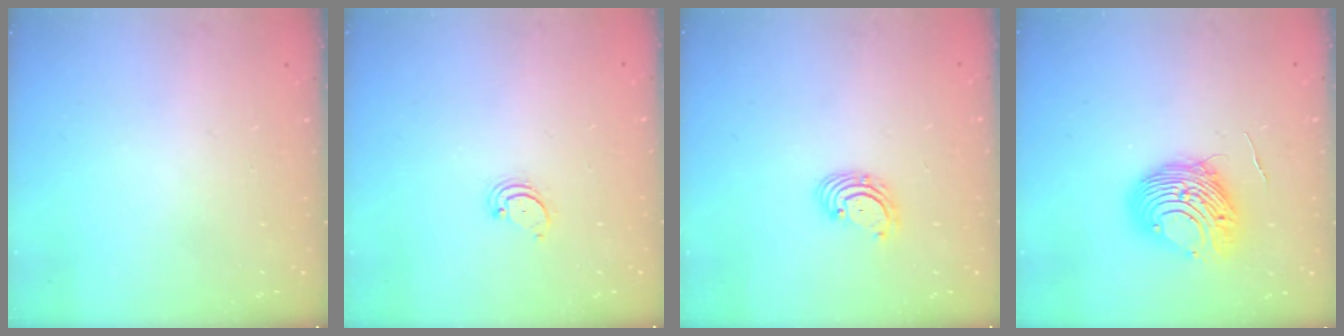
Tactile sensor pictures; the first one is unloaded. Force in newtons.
{"total": 2.6, "press": 2.5, "slide": 0.3}
{"total": 2.9, "press": 2.9, "slide": 0.3}
{"total": 9.7, "press": 9.7, "slide": 0.8}